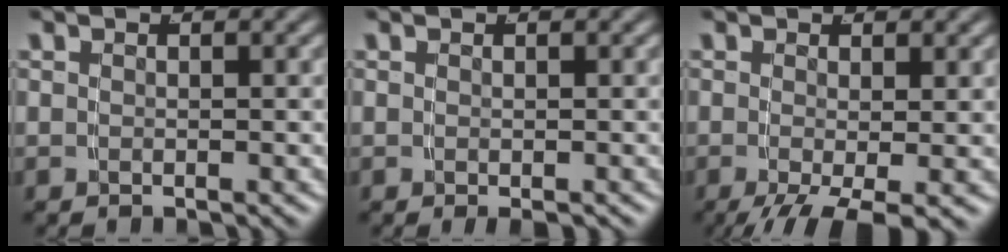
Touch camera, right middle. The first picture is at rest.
{"total": 1.0, "force": [-0.6, 0.3, 0.7], "torque": [-0.009, -0.005, -0.005]}
{"total": 6.1, "force": [-3.6, 2.7, 4.1], "torque": [-0.069, -0.036, -0.035]}